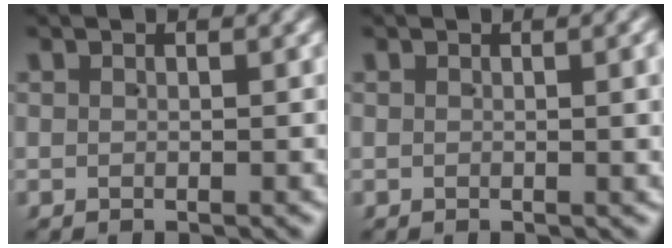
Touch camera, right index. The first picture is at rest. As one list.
[{"total": 0.9, "force": [0.2, -0.2, 0.8], "torque": [-0.011, 0.003, 0.002]}]